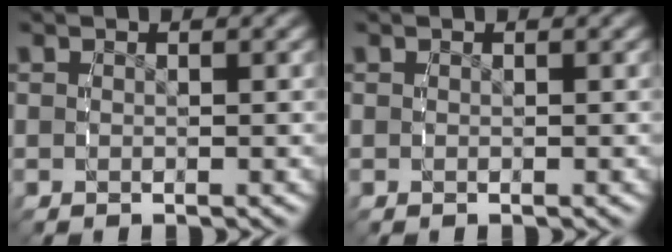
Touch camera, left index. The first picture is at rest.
{"total": 0.0}